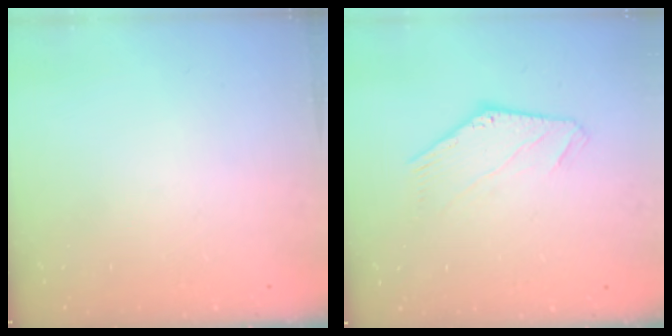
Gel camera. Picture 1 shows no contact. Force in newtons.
{"total": 1.1, "press": 1.1, "slide": 0.2}